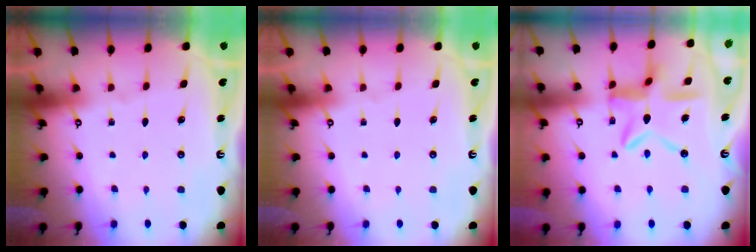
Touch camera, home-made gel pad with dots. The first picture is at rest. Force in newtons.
{"total": 0.0}
{"total": 13.9, "press": 13.9, "slide": 1.5}